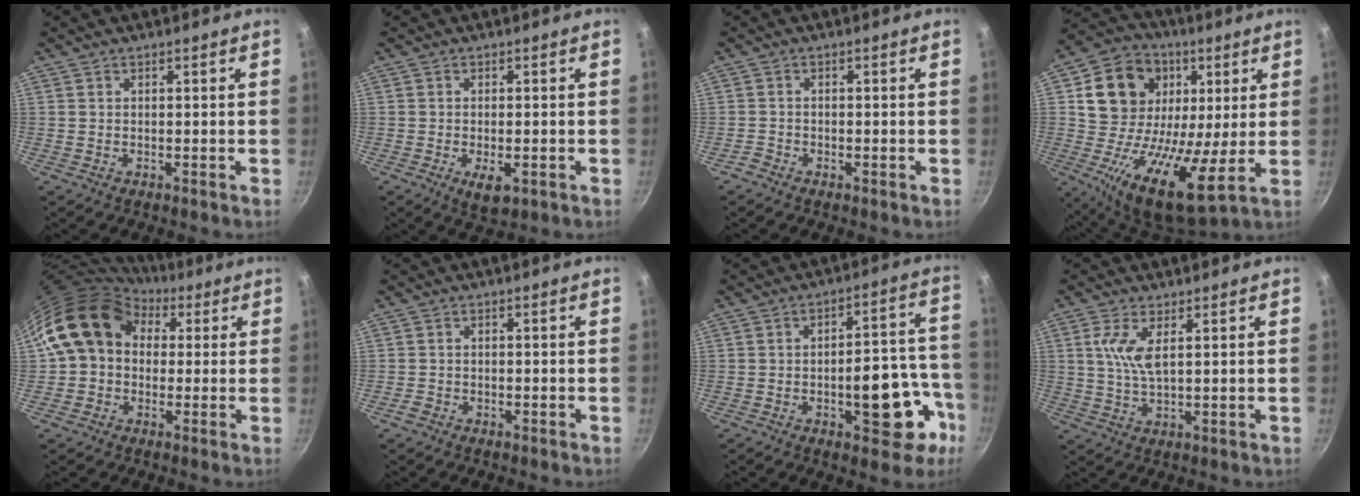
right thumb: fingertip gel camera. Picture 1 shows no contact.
{"total": 4.7, "force": [-1.6, 2.1, 3.9], "torque": [-0.059, -0.004, -0.019]}
{"total": 1.2, "force": [-1.1, 0.5, 0.4], "torque": [-0.018, 0.008, -0.027]}
{"total": 21.7, "force": [5.1, 15.6, 14.3], "torque": [-0.231, -0.015, 0.079]}
{"total": 13.7, "force": [3.7, 10.8, 7.5], "torque": [-0.095, 0.023, 0.048]}
{"total": 1.5, "force": [-1.0, 0.9, 0.6], "torque": [-0.016, 0.007, -0.022]}
{"total": 14.9, "force": [-5.6, 7.1, 11.8], "torque": [-0.099, 0.053, -0.070]}
{"total": 5.8, "force": [1.9, 1.9, 5.2], "torque": [-0.111, -0.009, 0.039]}